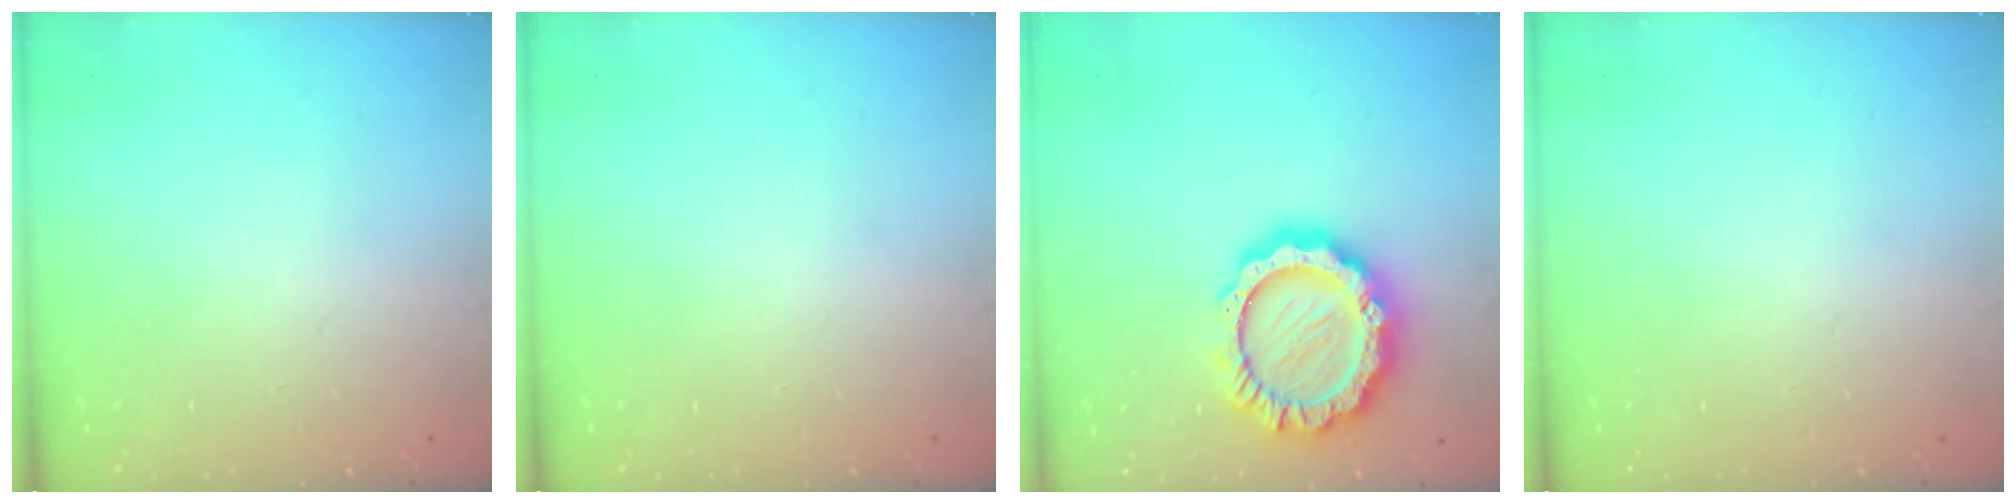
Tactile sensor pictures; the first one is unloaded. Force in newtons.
{"total": 0.0}
{"total": 17.0, "press": 16.9, "slide": 1.4}
{"total": 0.0}